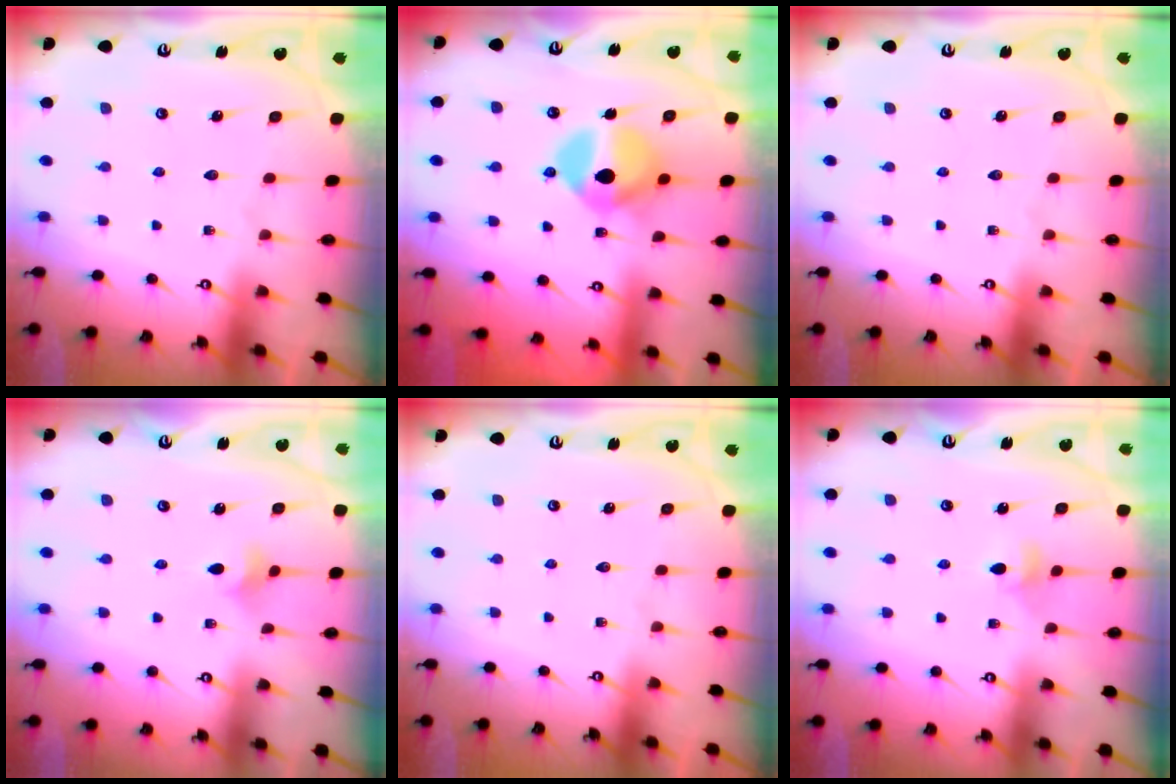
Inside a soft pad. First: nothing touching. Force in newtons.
{"total": 12.7, "press": 12.7, "slide": 0.5}
{"total": 0.0}
{"total": 2.9, "press": 2.8, "slide": 0.7}
{"total": 0.0}
{"total": 5.4, "press": 5.3, "slide": 0.6}